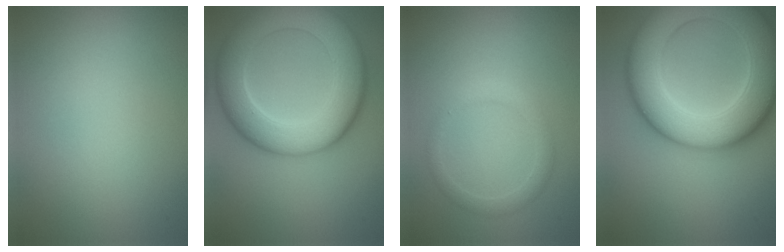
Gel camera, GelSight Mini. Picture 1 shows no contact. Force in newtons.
{"total": 10.0, "press": 10.0, "slide": 0.5}
{"total": 1.9, "press": 1.9, "slide": 0.1}
{"total": 13.5, "press": 13.5, "slide": 0.2}